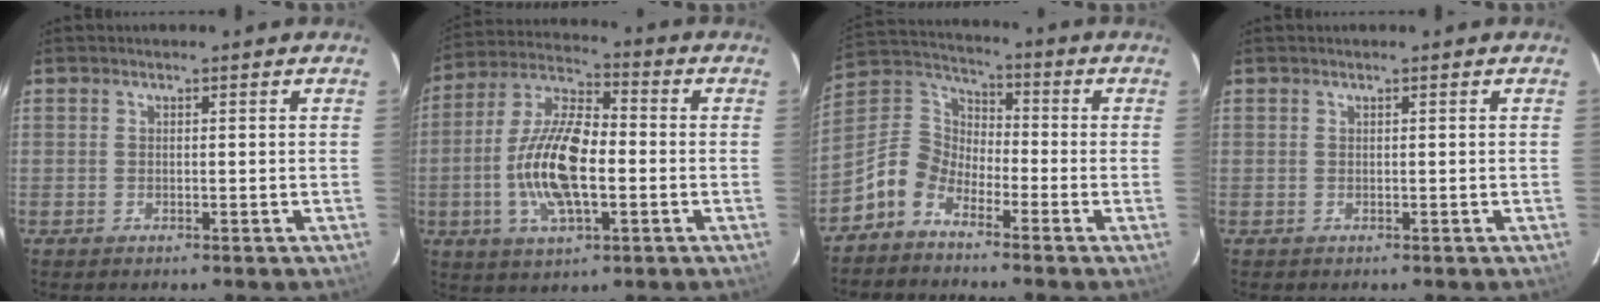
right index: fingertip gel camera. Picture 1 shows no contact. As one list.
[{"total": 15.2, "force": [-2.8, 6.1, 13.6], "torque": [-0.280, 0.004, -0.056]}, {"total": 8.6, "force": [-6.0, 5.3, 3.2], "torque": [-0.073, 0.032, -0.140]}, {"total": 0.0}]